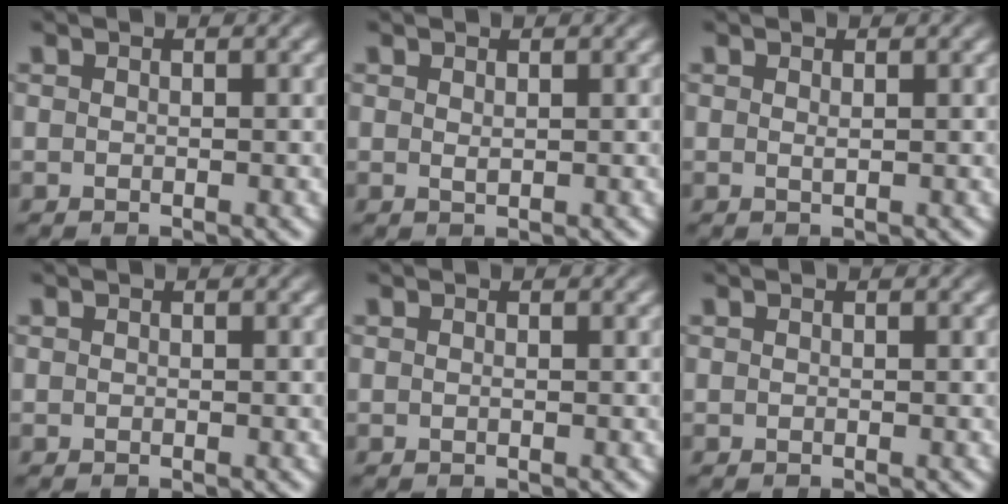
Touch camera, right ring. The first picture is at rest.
{"total": 0.7, "force": [0.4, -0.5, 0.3], "torque": [0.004, -0.006, 0.016]}
{"total": 0.7, "force": [0.3, -0.6, 0.3], "torque": [0.003, -0.004, 0.010]}
{"total": 0.0}
{"total": 0.0}
{"total": 0.0}